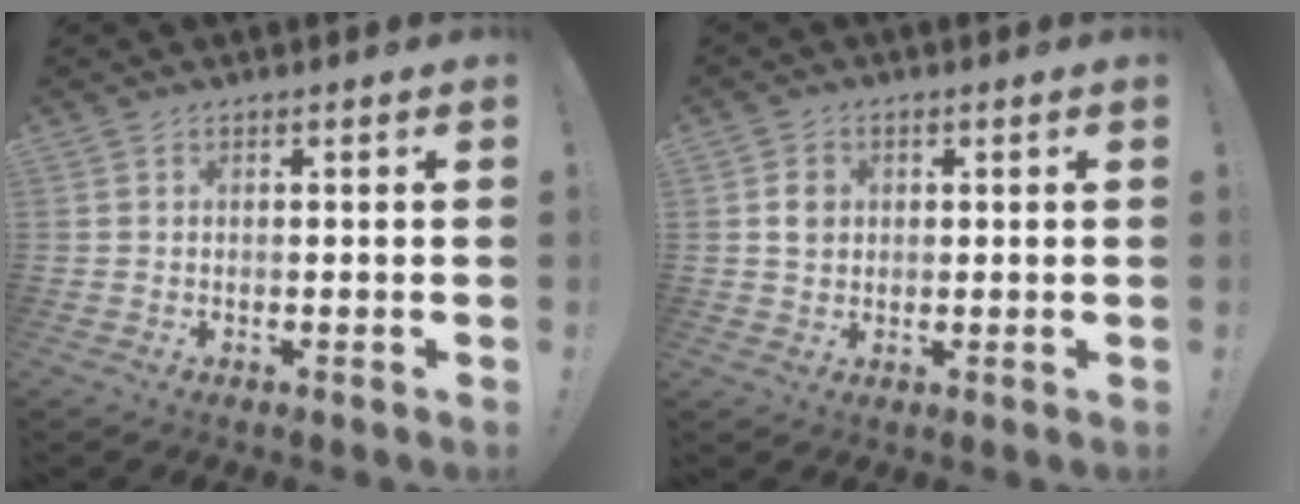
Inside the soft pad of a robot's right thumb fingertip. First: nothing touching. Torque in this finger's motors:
{"motor_torque": [-0.01, 0.05, -0.09, 0.09, 0.00]}